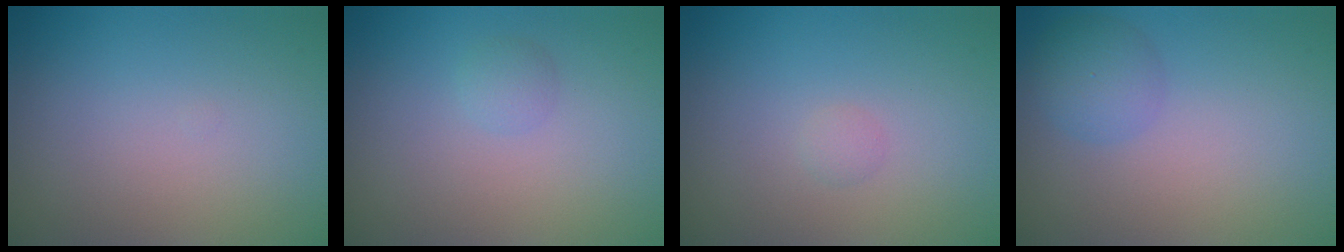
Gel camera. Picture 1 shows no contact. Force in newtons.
{"total": 1.1, "press": 1.1, "slide": 0.1}
{"total": 0.7, "press": 0.7, "slide": 0.0}
{"total": 2.5, "press": 2.5, "slide": 0.1}